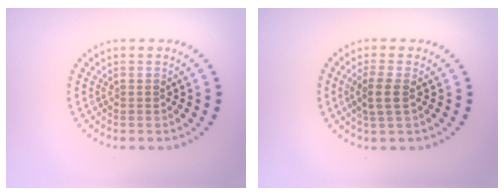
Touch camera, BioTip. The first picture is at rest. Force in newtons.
{"total": 2.2, "press": 2.1, "slide": 0.8}